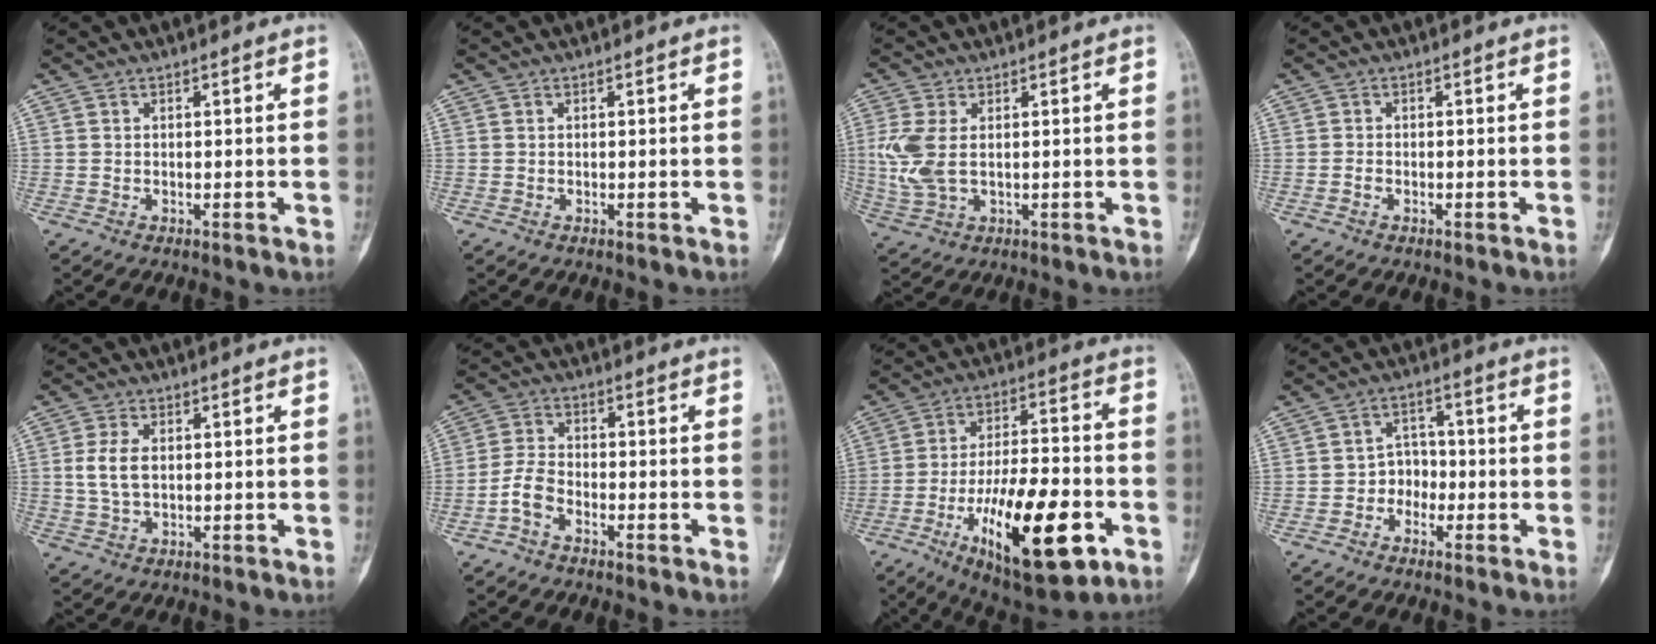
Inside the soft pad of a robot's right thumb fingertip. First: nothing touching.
{"total": 0.0}
{"total": 7.0, "force": [0.7, 4.0, 5.7], "torque": [-0.151, -0.001, 0.023]}
{"total": 0.9, "force": [-0.5, 0.6, 0.5], "torque": [-0.008, 0.003, -0.010]}
{"total": 5.2, "force": [0.5, 3.1, 4.1], "torque": [-0.083, 0.002, 0.012]}
{"total": 4.9, "force": [-2.8, 2.7, 3.0], "torque": [-0.060, 0.024, -0.061]}
{"total": 23.1, "force": [-8.6, 8.4, 19.7], "torque": [-0.323, 0.027, -0.129]}
{"total": 4.4, "force": [-1.8, 3.7, 1.7], "torque": [0.009, 0.020, -0.042]}